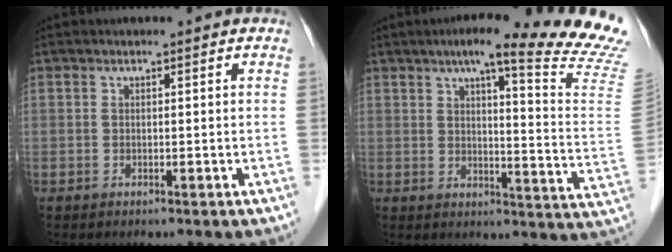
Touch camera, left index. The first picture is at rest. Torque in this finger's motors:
{"motor_torque": [-0.09, -0.26, 0.18, 0.07]}